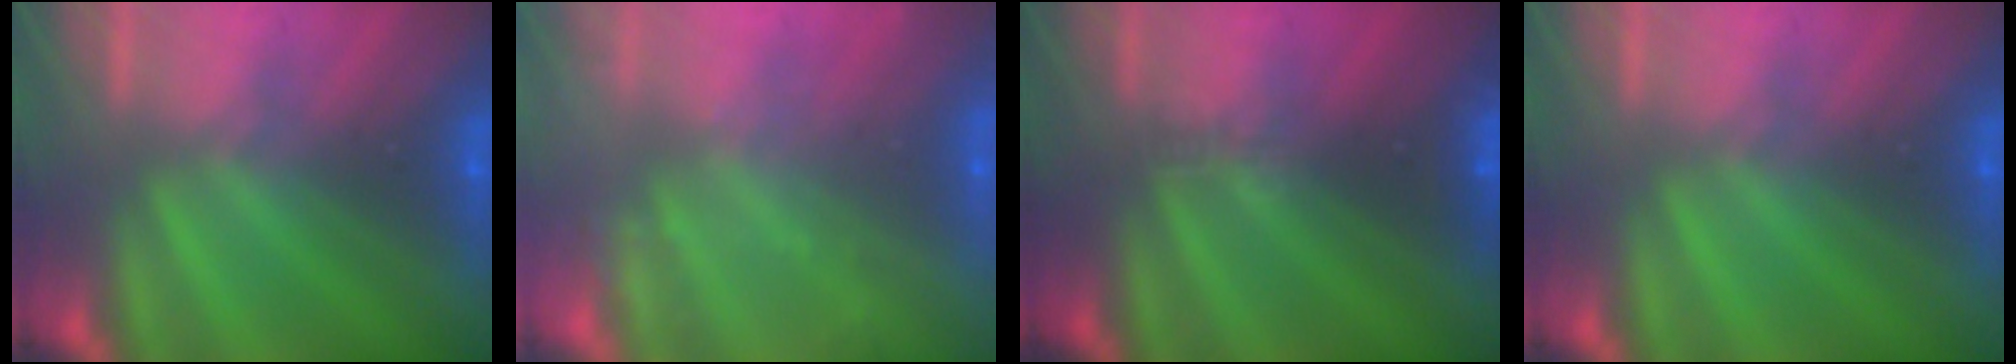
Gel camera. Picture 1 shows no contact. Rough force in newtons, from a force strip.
{"total": 2.4}
{"total": 2.9}
{"total": 0.0}